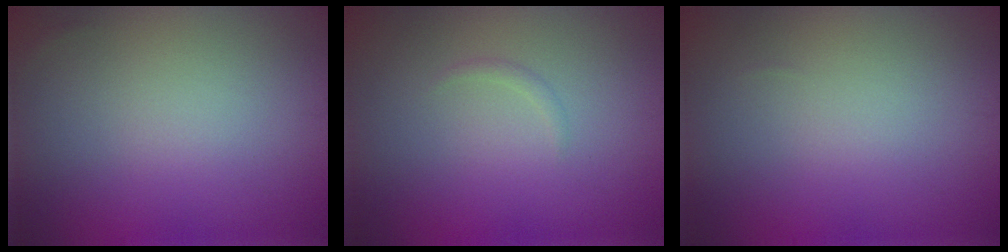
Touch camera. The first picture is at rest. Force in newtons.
{"total": 0.6, "press": 0.6, "slide": 0.0}
{"total": 0.0}